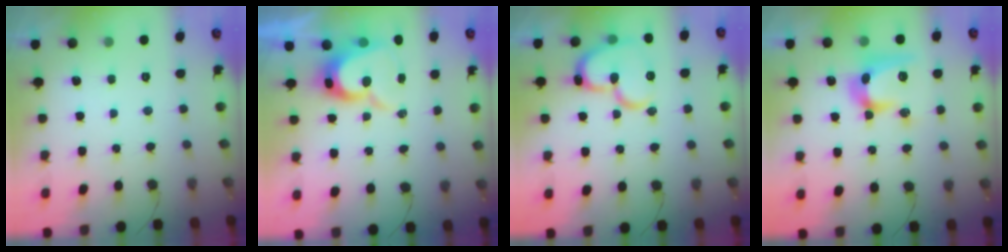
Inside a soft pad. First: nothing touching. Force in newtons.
{"total": 10.9, "press": 10.9, "slide": 1.1}
{"total": 17.5, "press": 17.4, "slide": 1.6}
{"total": 12.0, "press": 11.9, "slide": 0.7}